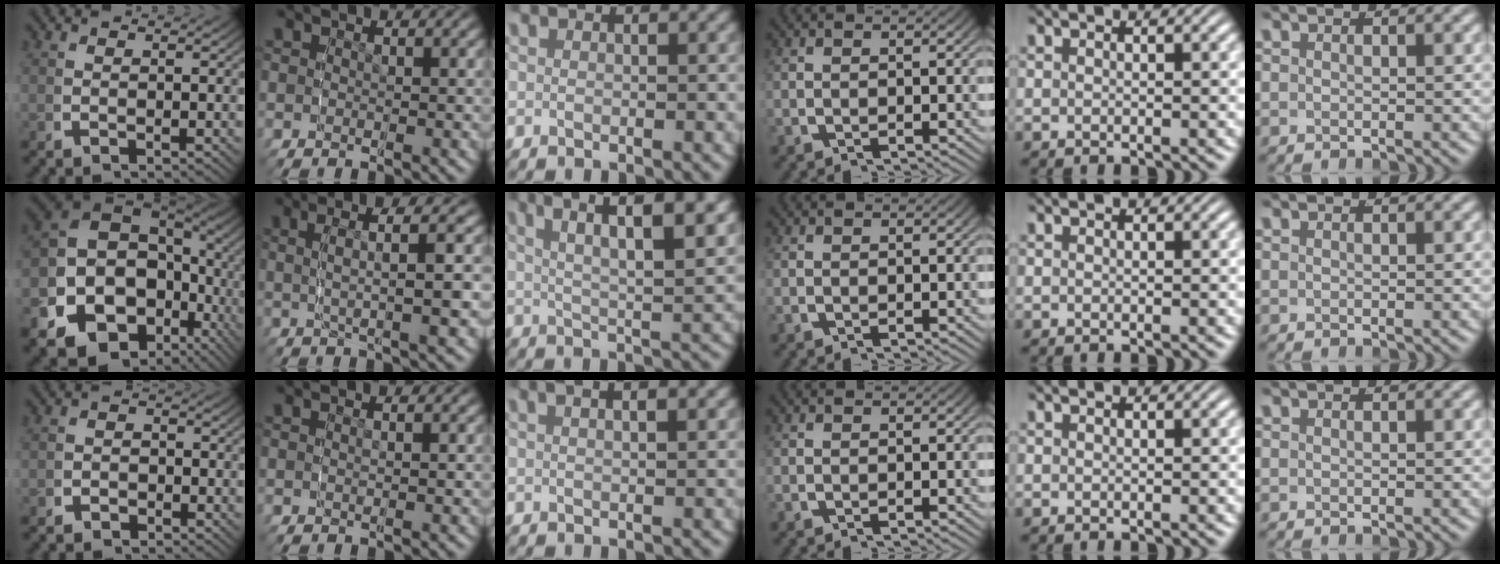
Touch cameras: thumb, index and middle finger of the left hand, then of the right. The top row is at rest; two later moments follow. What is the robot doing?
{"motion": "lift_and_place", "object": "sponge"}